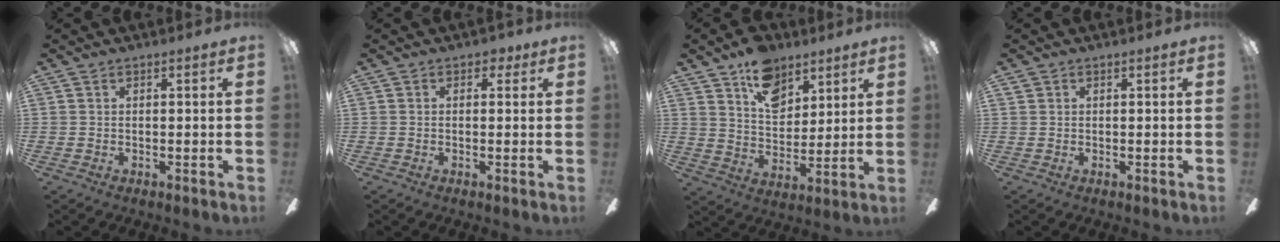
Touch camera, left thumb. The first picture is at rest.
{"total": 1.9, "force": [0.6, 1.5, 1.0], "torque": [-0.003, 0.001, 0.007]}
{"total": 12.7, "force": [8.3, 7.8, 5.5], "torque": [-0.080, -0.040, 0.154]}
{"total": 0.7, "force": [0.4, 0.6, 0.1], "torque": [-0.002, 0.003, 0.007]}